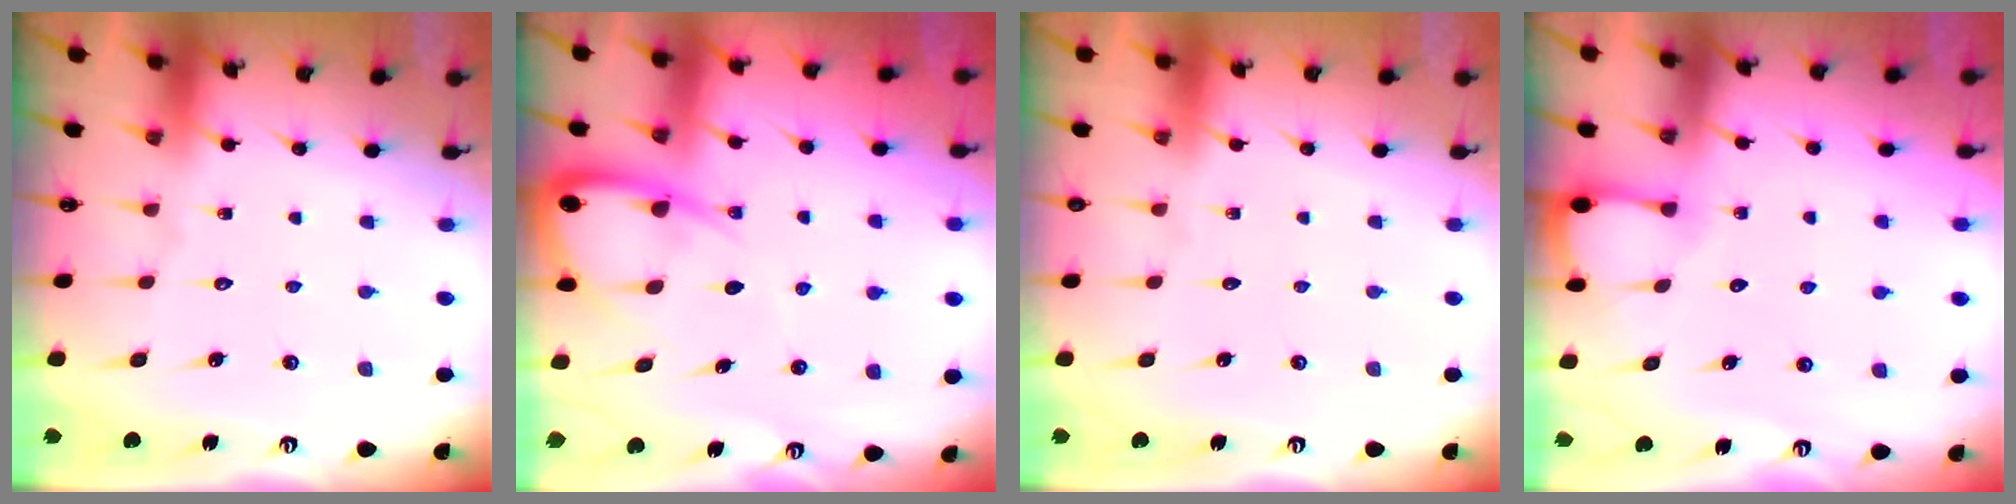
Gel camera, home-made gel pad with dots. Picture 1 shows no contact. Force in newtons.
{"total": 7.7, "press": 7.7, "slide": 0.9}
{"total": 0.0}
{"total": 3.7, "press": 3.7, "slide": 0.2}